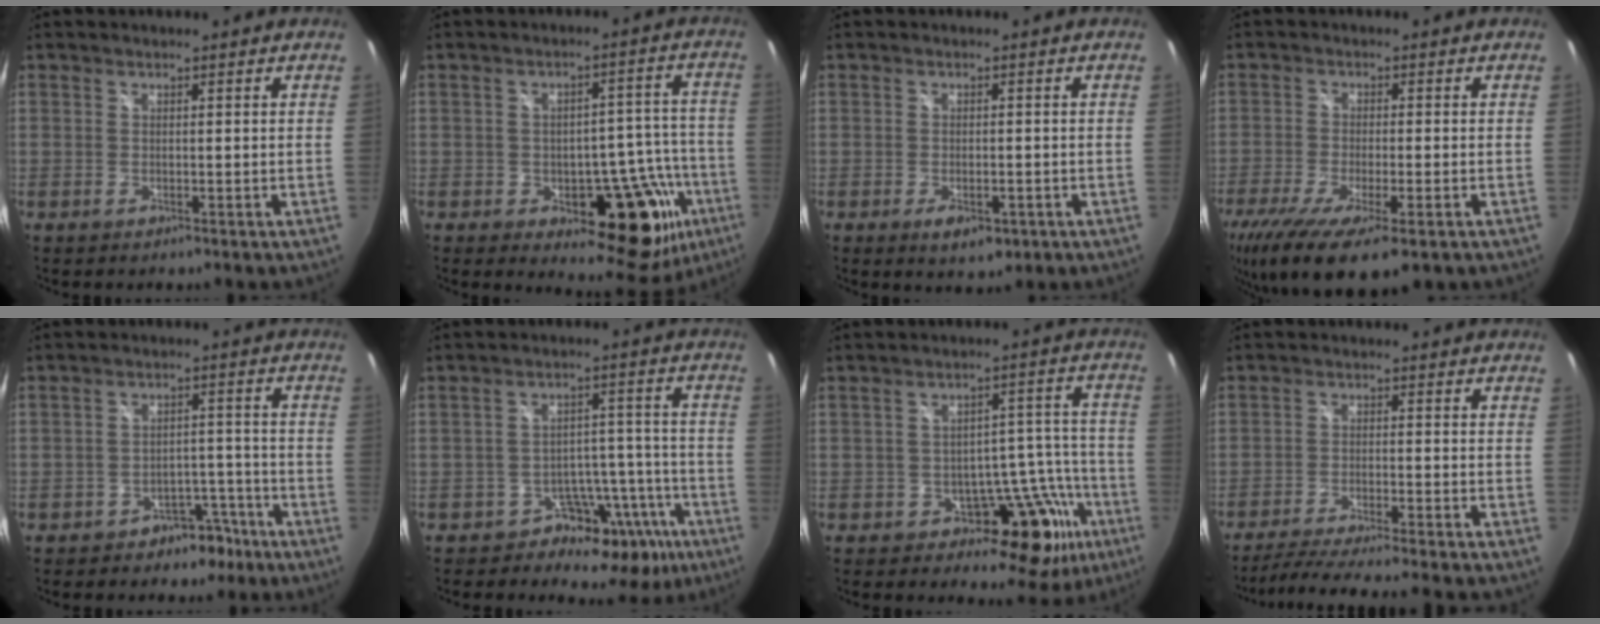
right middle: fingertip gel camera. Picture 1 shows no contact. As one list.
[{"total": 17.1, "force": [-6.9, 9.4, 12.5], "torque": [-0.142, 0.010, -0.076]}, {"total": 4.5, "force": [-1.8, 2.1, 3.5], "torque": [-0.067, -0.012, -0.021]}, {"total": 15.2, "force": [-9.0, 4.2, 11.5], "torque": [-0.232, -0.063, -0.144]}, {"total": 6.0, "force": [-4.3, 3.9, 1.3], "torque": [-0.017, 0.038, -0.049]}, {"total": 11.5, "force": [-7.6, 7.5, 4.2], "torque": [-0.037, 0.036, -0.088]}, {"total": 12.9, "force": [-7.6, 8.4, 6.1], "torque": [-0.060, 0.035, -0.083]}, {"total": 13.1, "force": [-11.5, -1.0, 6.1], "torque": [-0.121, -0.014, -0.178]}]